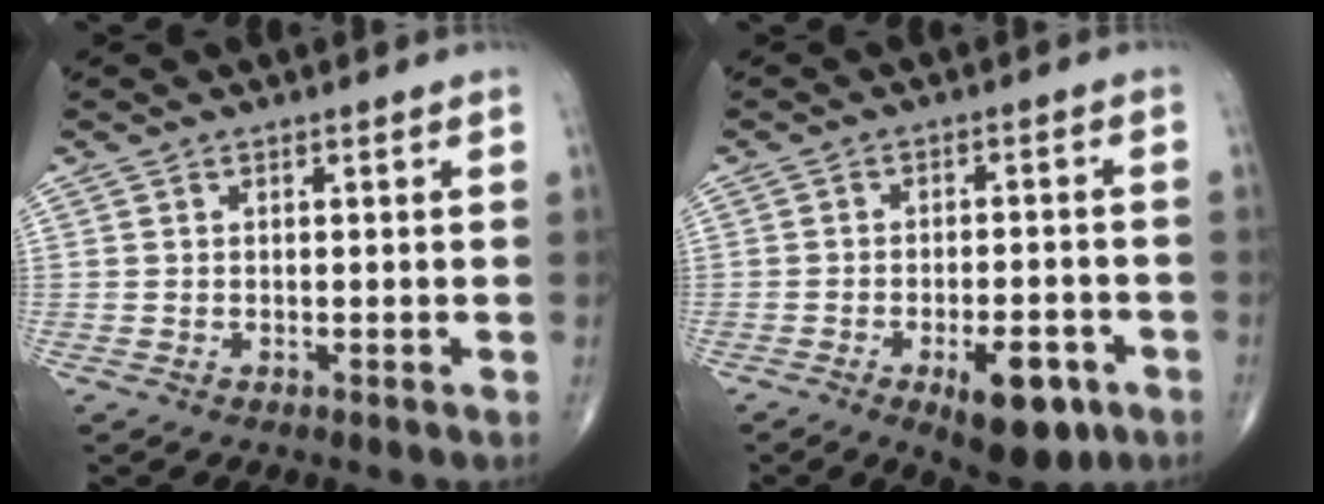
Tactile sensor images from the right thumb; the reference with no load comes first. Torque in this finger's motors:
{"motor_torque": [2.43, 1.17, 0.55, -0.75, 0.26]}